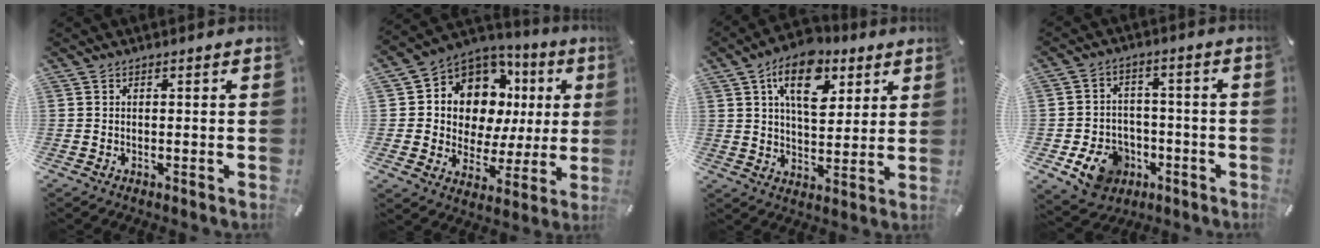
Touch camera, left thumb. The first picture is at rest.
{"total": 11.1, "force": [4.9, 9.0, 4.3], "torque": [-0.080, -0.053, 0.093]}
{"total": 14.0, "force": [6.6, 8.6, 8.8], "torque": [-0.128, -0.020, 0.114]}
{"total": 10.3, "force": [-4.7, 8.1, 4.3], "torque": [-0.072, 0.034, -0.078]}